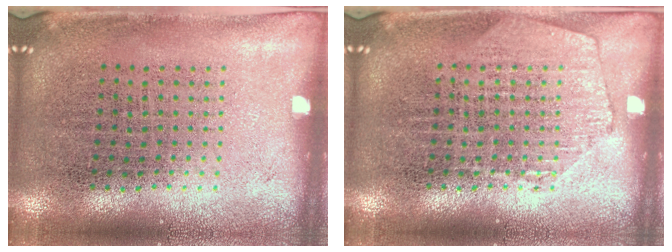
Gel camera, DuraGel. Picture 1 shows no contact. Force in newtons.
{"total": 1.5, "press": 1.5, "slide": 0.3}